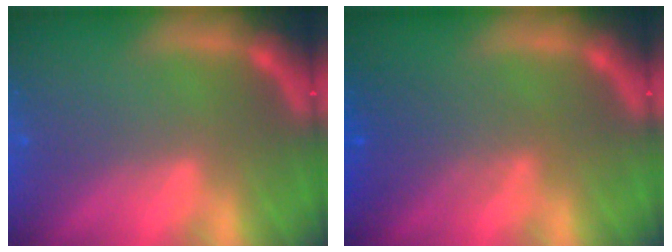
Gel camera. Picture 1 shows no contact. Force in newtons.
{"total": 3.5}